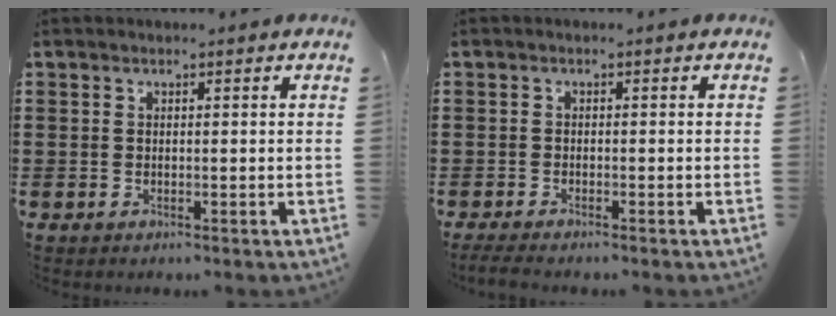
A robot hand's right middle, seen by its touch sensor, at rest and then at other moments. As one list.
[{"total": 1.1, "force": [-1.0, -0.1, 0.5], "torque": [-0.008, -0.002, -0.018]}]